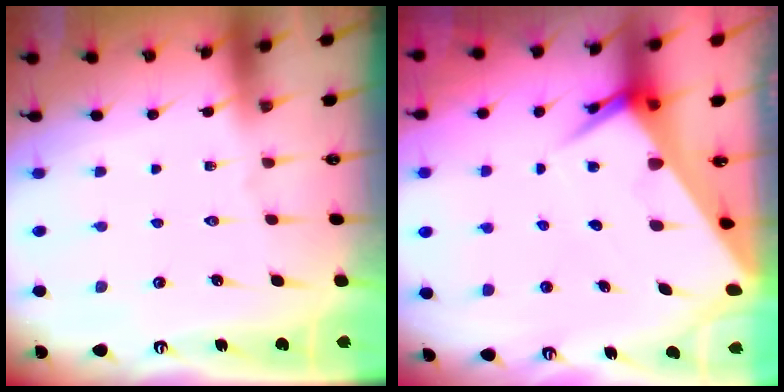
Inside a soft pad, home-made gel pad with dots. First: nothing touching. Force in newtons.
{"total": 8.4, "press": 8.3, "slide": 0.8}